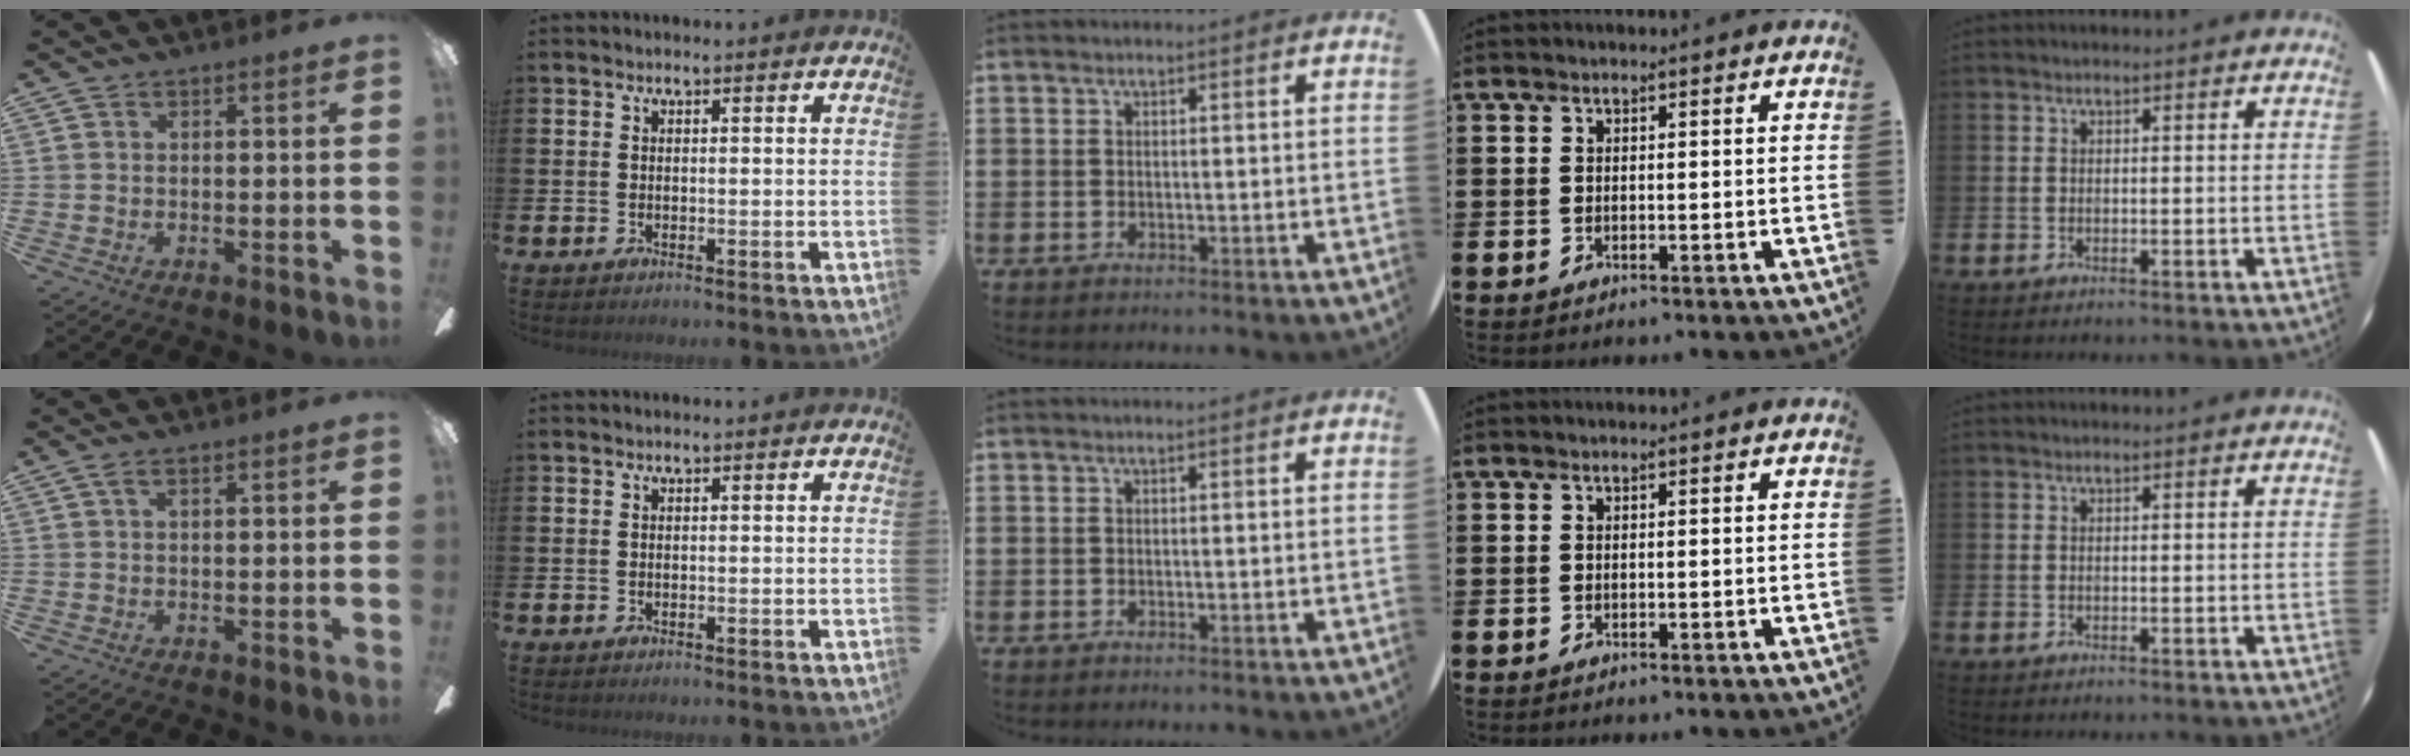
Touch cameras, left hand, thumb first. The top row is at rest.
{"thumb": {"total": 1.8, "force": [0.8, 0.5, 1.5], "torque": [-0.034, 0.004, 0.013]}}